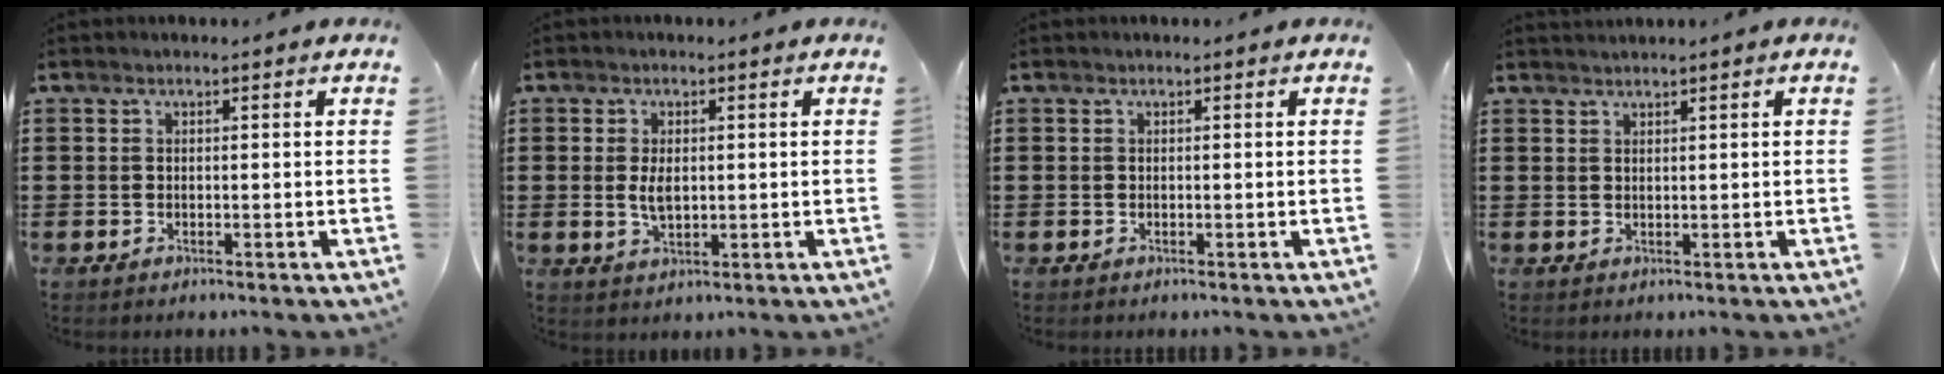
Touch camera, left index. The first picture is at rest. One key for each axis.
{"total": 3.6, "fx": 0.2, "fy": 1.8, "fz": 3.1, "tx": -0.068, "ty": 0.003, "tz": 0.000}
{"total": 0.0}
{"total": 0.7, "fx": 0.7, "fy": -0.1, "fz": 0.1, "tx": -0.003, "ty": -0.003, "tz": 0.015}